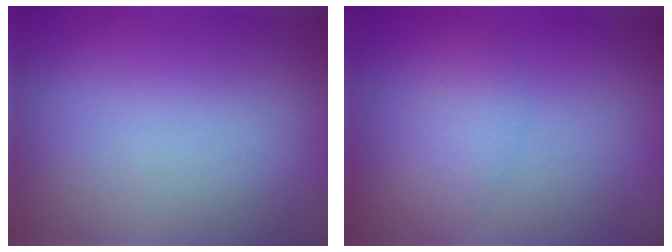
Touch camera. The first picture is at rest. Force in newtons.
{"total": 2.0, "press": 2.0, "slide": 0.1}